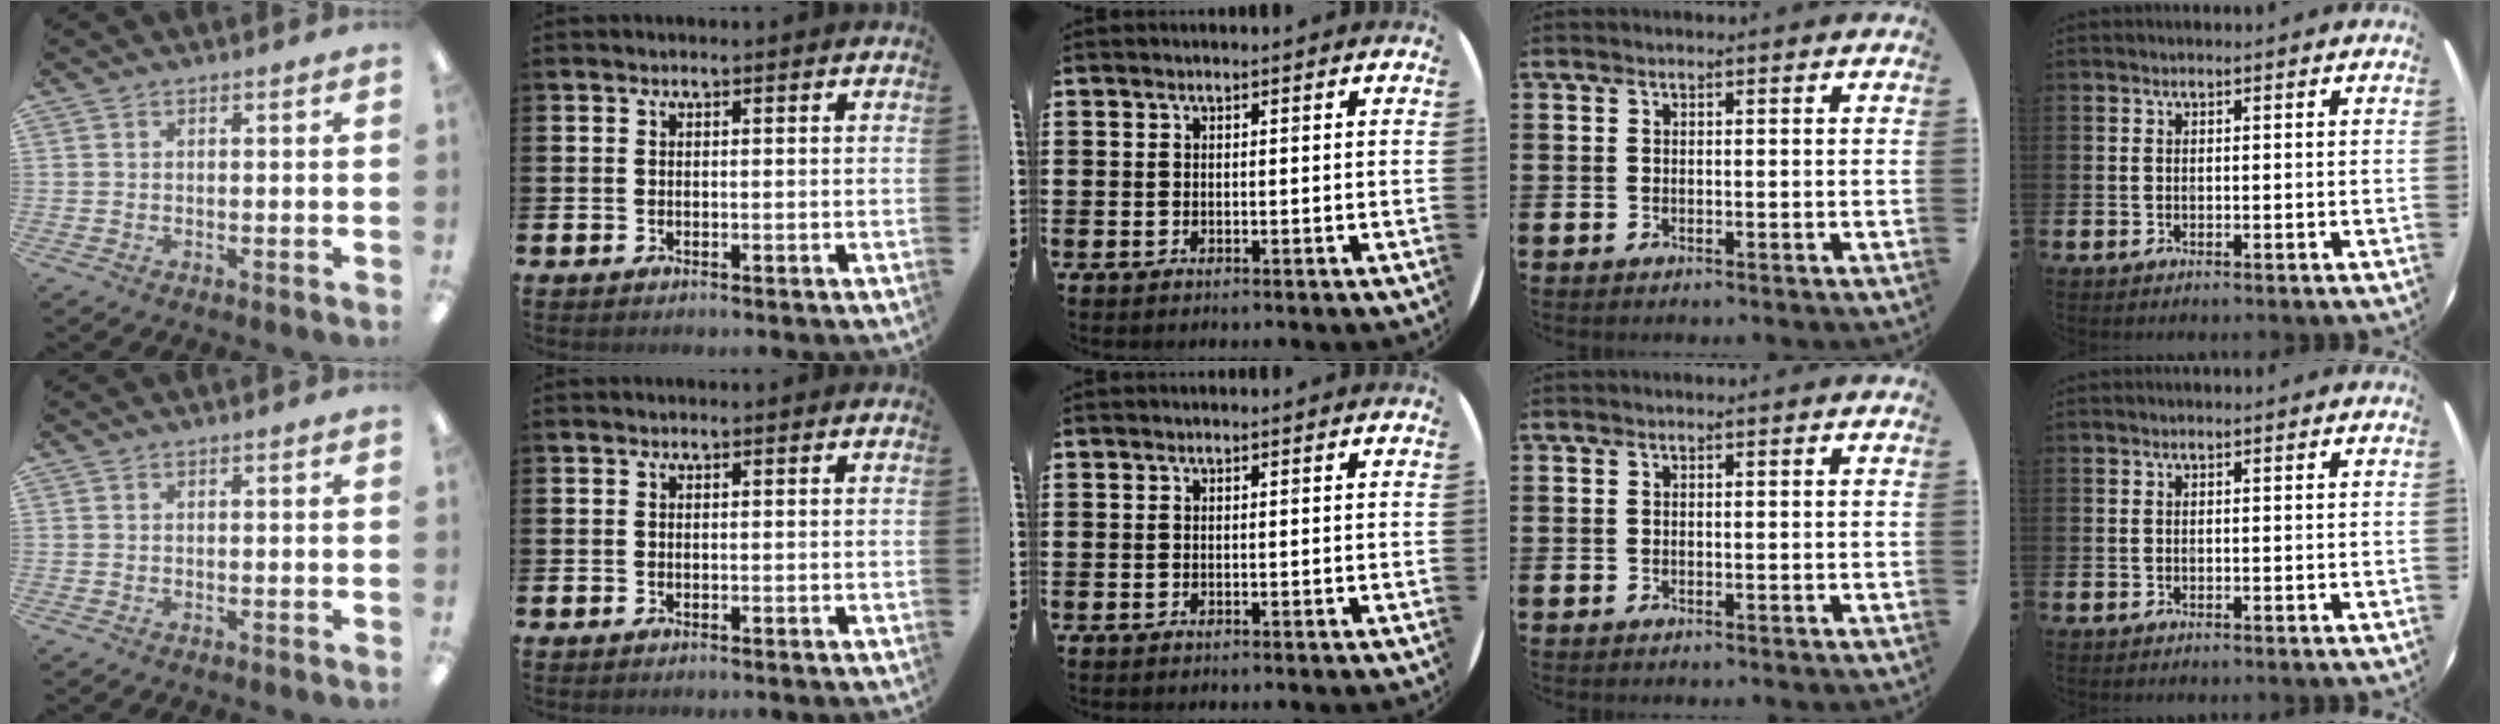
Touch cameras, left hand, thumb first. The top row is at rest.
{}